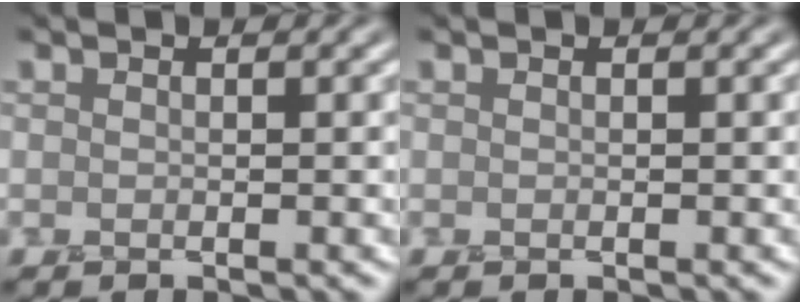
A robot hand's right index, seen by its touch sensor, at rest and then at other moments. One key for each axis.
{"total": 0.0}